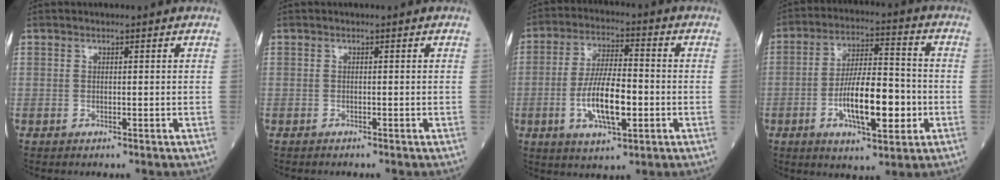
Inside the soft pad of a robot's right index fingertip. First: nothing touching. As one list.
[{"total": 1.1, "force": [-0.8, 0.5, 0.5], "torque": [-0.017, -0.003, -0.010]}, {"total": 11.6, "force": [-2.7, 3.6, 10.7], "torque": [-0.213, 0.002, -0.044]}, {"total": 13.5, "force": [-3.6, 4.2, 12.3], "torque": [-0.223, 0.009, -0.057]}]